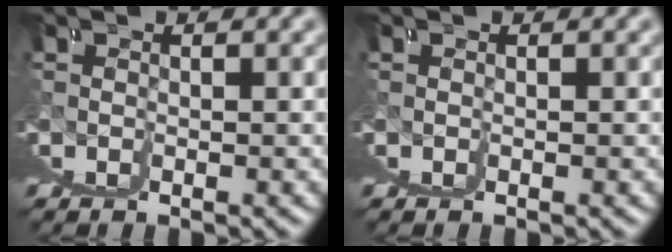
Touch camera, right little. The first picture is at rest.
{"total": 0.0}